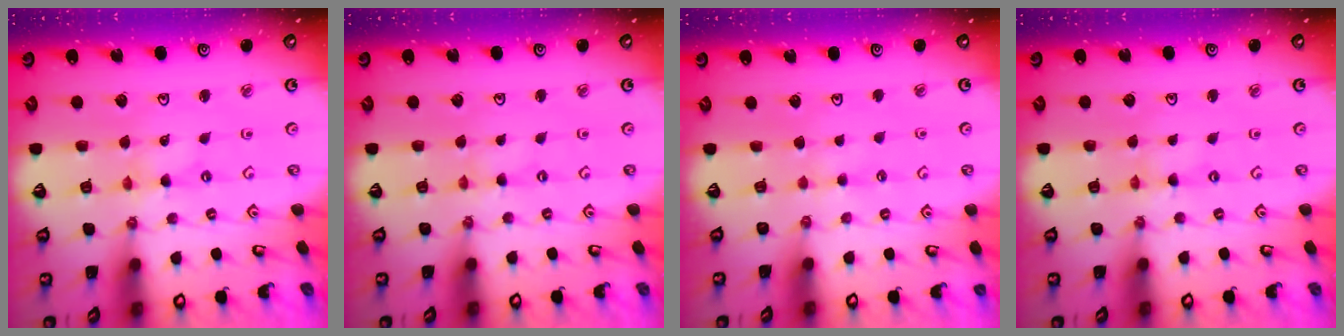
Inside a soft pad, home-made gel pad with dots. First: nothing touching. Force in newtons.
{"total": 0.0}
{"total": 1.1, "press": 1.1, "slide": 0.3}
{"total": 0.0}